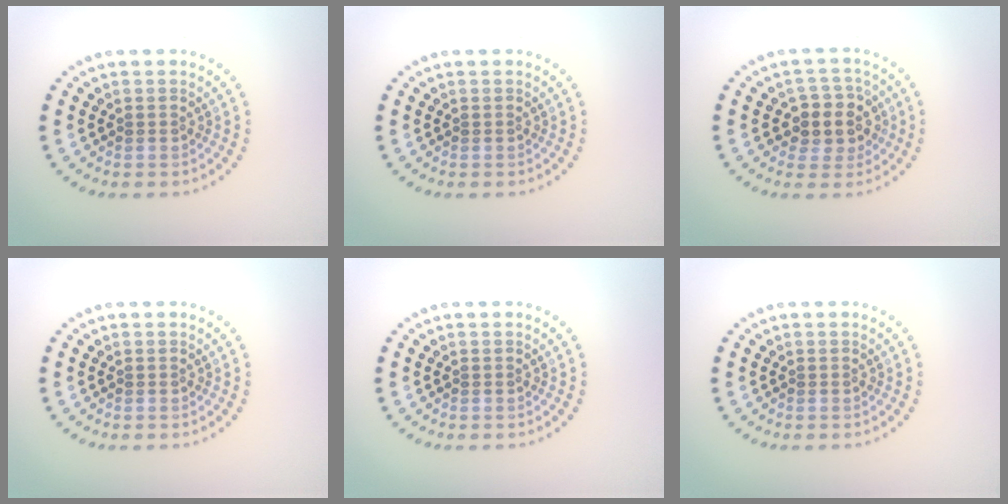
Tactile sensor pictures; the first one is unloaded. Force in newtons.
{"total": 0.0}
{"total": 3.7, "press": 3.4, "slide": 1.3}
{"total": 0.0}
{"total": 0.0}
{"total": 0.0}